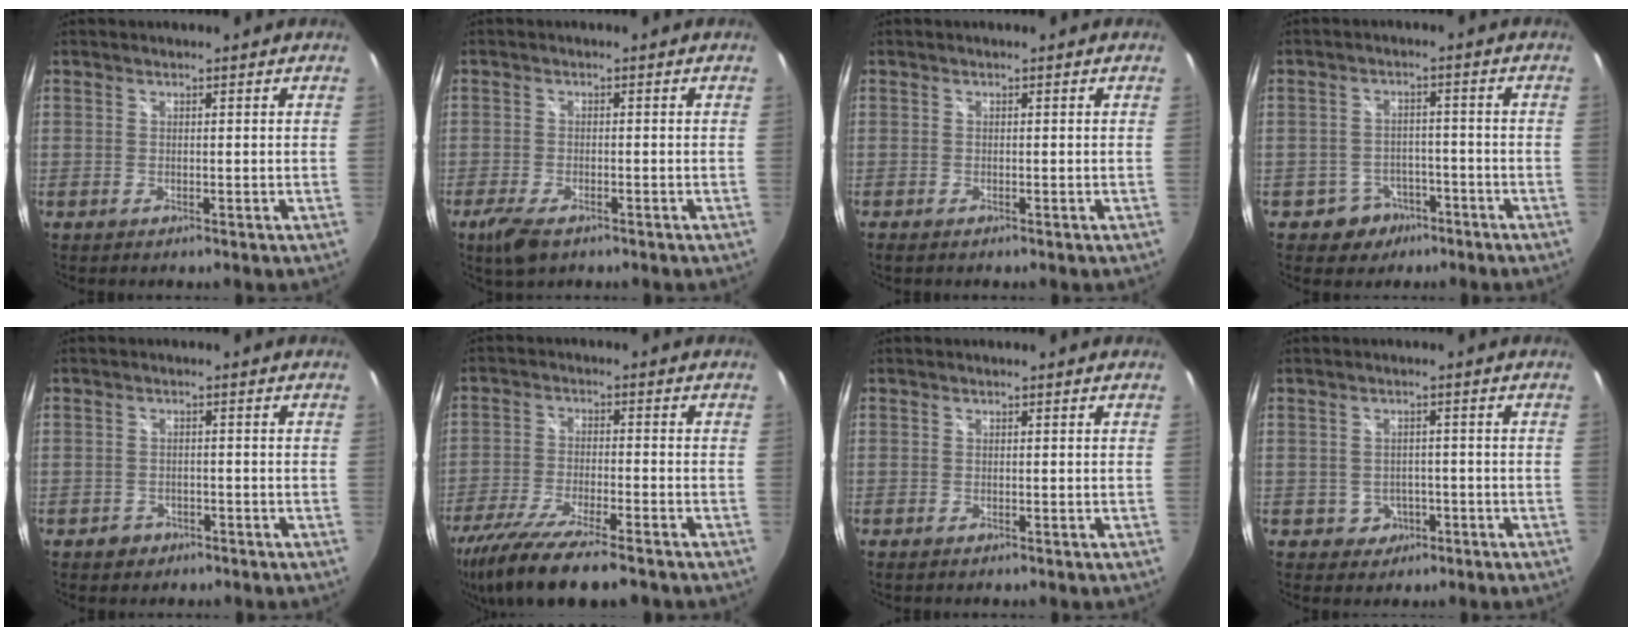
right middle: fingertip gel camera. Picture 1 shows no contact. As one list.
[{"total": 5.1, "force": [-3.4, 2.1, 3.2], "torque": [-0.081, -0.017, -0.061]}, {"total": 0.7, "force": [-0.5, 0.3, 0.3], "torque": [-0.010, -0.005, -0.011]}, {"total": 5.6, "force": [-3.4, 4.3, 0.7], "torque": [-0.025, 0.021, -0.039]}, {"total": 2.7, "force": [-1.6, 2.1, 0.5], "torque": [-0.016, 0.005, -0.020]}, {"total": 17.2, "force": [-13.6, 3.0, 10.1], "torque": [-0.212, -0.046, -0.237]}, {"total": 0.0}, {"total": 3.7, "force": [-1.4, 3.4, 0.6], "torque": [-0.020, 0.011, -0.009]}]